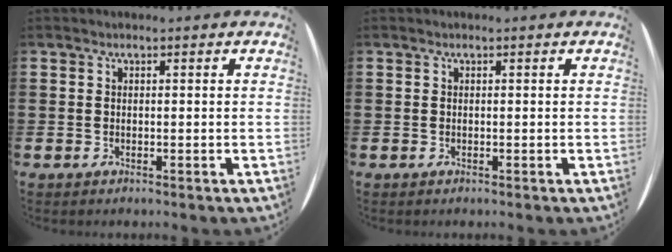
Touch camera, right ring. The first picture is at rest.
{"total": 0.0}